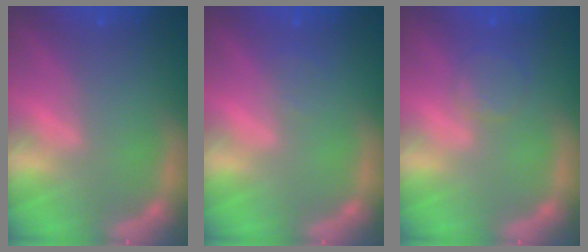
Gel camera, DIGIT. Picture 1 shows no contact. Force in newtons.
{"total": 0.9}
{"total": 2.4}